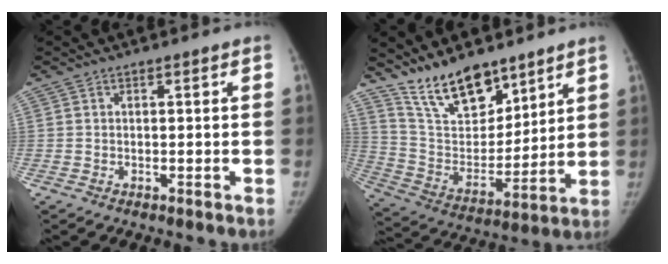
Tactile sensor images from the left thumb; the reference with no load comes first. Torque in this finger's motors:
{"motor_torque": [0.25, 0.19, 1.39, -1.39, 0.04]}